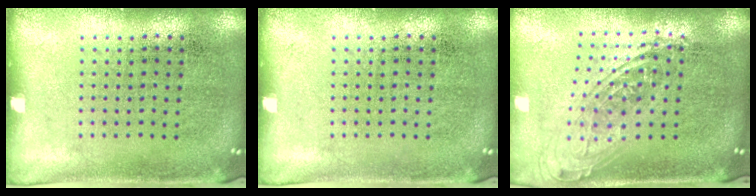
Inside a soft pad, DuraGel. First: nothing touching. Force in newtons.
{"total": 0.0}
{"total": 1.9, "press": 1.4, "slide": 1.2}